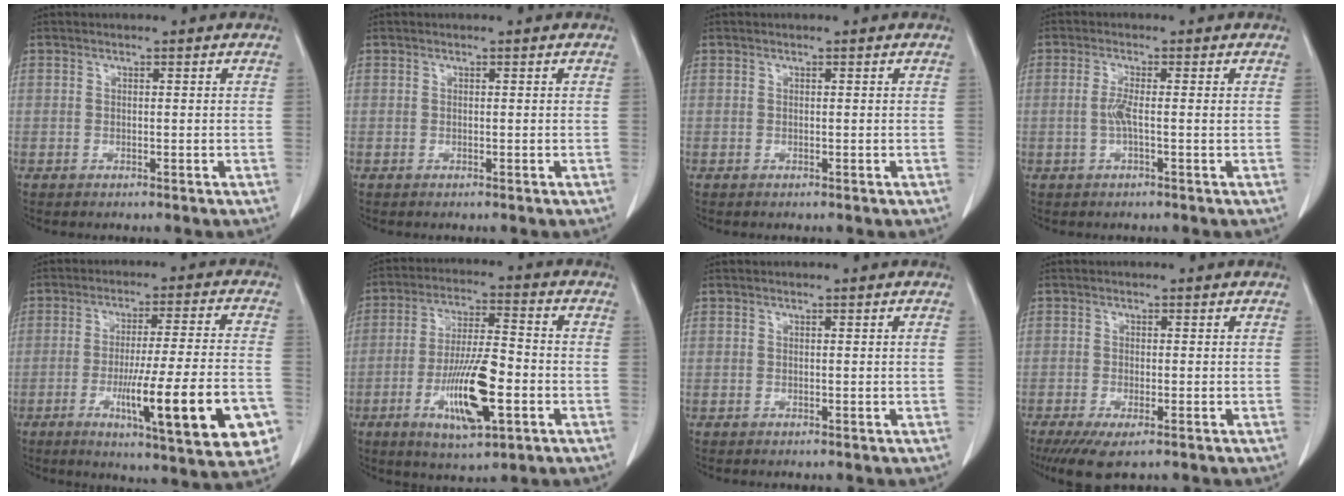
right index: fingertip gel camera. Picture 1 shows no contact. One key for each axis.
{"total": 0.0}
{"total": 0.0}
{"total": 2.5, "fx": -0.3, "fy": 0.1, "fz": 2.5, "tx": -0.054, "ty": 0.000, "tz": -0.006}
{"total": 19.0, "fx": -6.3, "fy": 1.3, "fz": 17.8, "tx": -0.223, "ty": -0.019, "tz": -0.086}
{"total": 12.7, "fx": -4.1, "fy": 2.7, "fz": 11.7, "tx": -0.221, "ty": -0.007, "tz": -0.066}
{"total": 0.0}
{"total": 5.0, "fx": -3.2, "fy": 1.1, "fz": 3.7, "tx": -0.064, "ty": -0.014, "tz": -0.051}